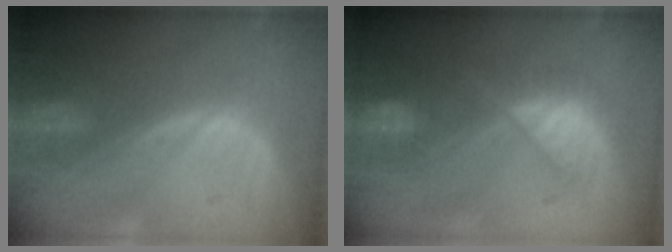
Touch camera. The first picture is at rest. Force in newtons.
{"total": 7.8, "press": 7.2, "slide": 2.8}